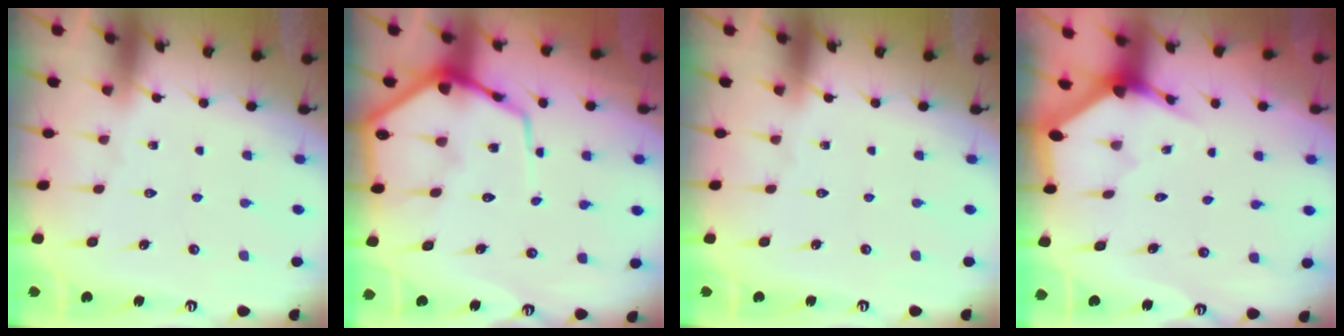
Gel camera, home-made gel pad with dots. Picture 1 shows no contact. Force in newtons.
{"total": 12.9, "press": 12.9, "slide": 1.3}
{"total": 0.0}
{"total": 3.5, "press": 3.5, "slide": 0.1}